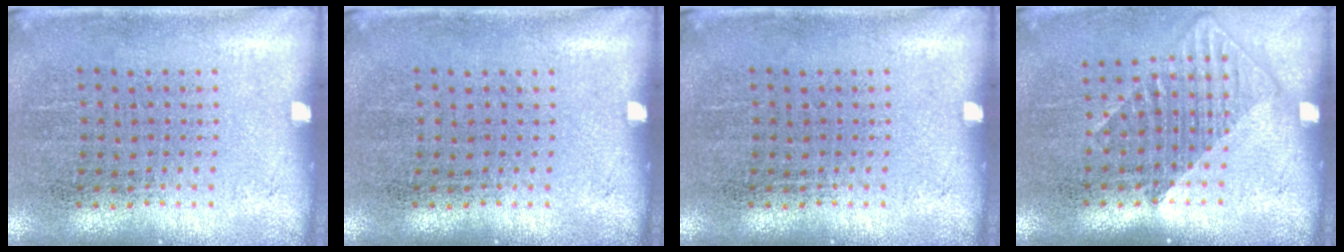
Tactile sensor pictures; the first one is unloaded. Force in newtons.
{"total": 0.0}
{"total": 0.0}
{"total": 1.2, "press": 1.0, "slide": 0.7}